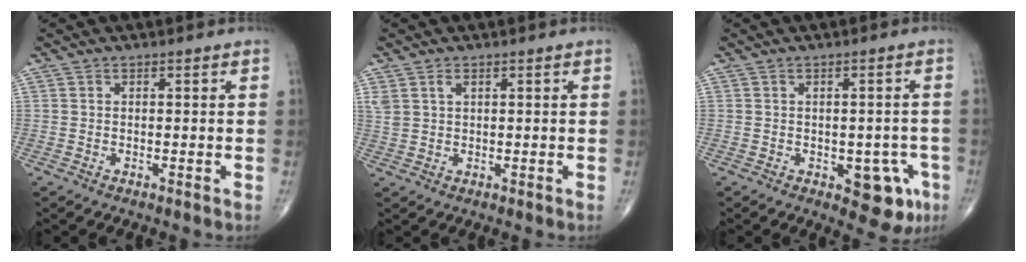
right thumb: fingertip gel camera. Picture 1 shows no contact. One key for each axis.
{"total": 2.7, "fx": 1.4, "fy": 1.5, "fz": 1.8, "tx": -0.043, "ty": 0.004, "tz": 0.036}
{"total": 7.7, "fx": -3.0, "fy": 4.0, "fz": 5.9, "tx": -0.033, "ty": 0.008, "tz": -0.030}